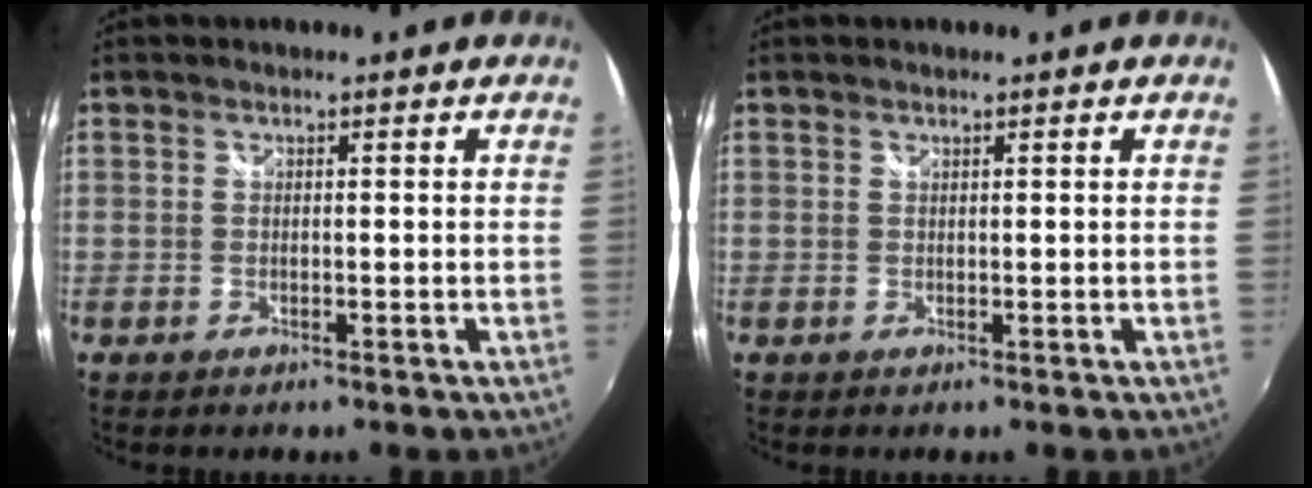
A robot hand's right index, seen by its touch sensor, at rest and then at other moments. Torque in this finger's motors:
{"motor_torque": [0.11, 0.02, 0.05, 0.01]}